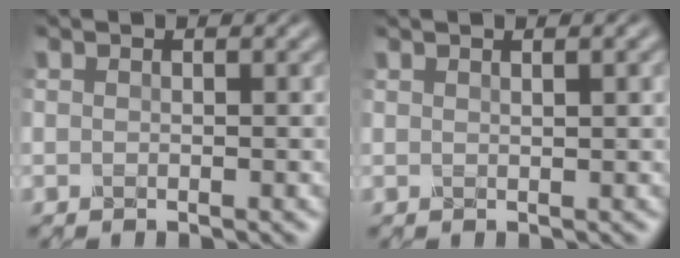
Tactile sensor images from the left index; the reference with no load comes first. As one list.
[{"total": 1.9, "force": [1.0, 0.6, 1.5], "torque": [-0.018, 0.004, 0.010]}]